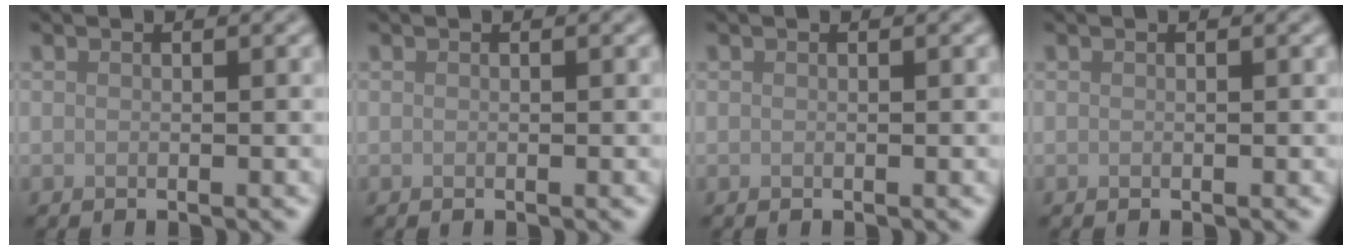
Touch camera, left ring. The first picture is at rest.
{"total": 0.0}
{"total": 0.0}
{"total": 0.0}